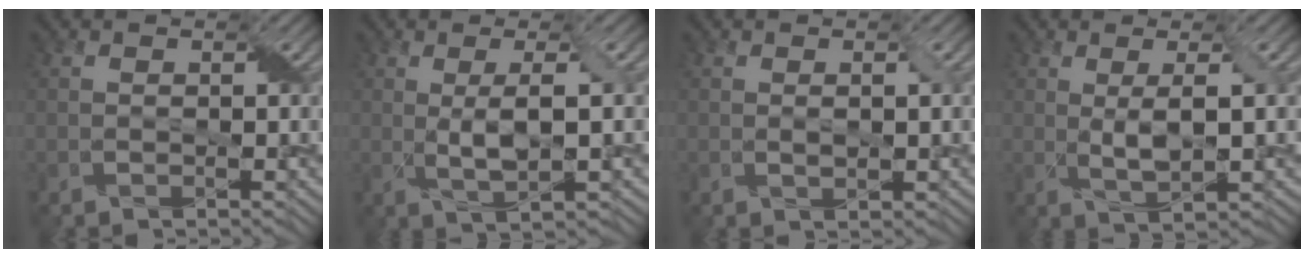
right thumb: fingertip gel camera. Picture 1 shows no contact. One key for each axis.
{"total": 4.6, "fx": 0.4, "fy": 0.9, "fz": 4.5, "tx": -0.092, "ty": 0.002, "tz": 0.011}
{"total": 1.4, "fx": 0.2, "fy": 0.5, "fz": 1.3, "tx": -0.027, "ty": -0.001, "tz": 0.008}
{"total": 4.1, "fx": 0.5, "fy": 0.9, "fz": 3.9, "tx": -0.084, "ty": 0.001, "tz": 0.014}